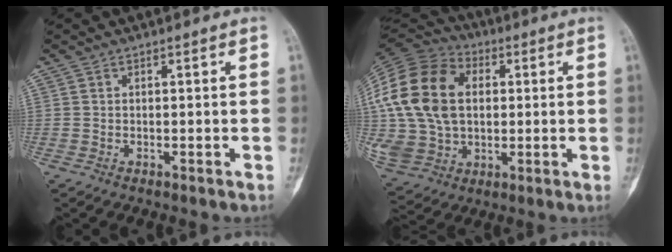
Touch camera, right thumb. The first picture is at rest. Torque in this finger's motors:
{"motor_torque": [0.34, 1.16, 2.09, -0.19, 0.64]}